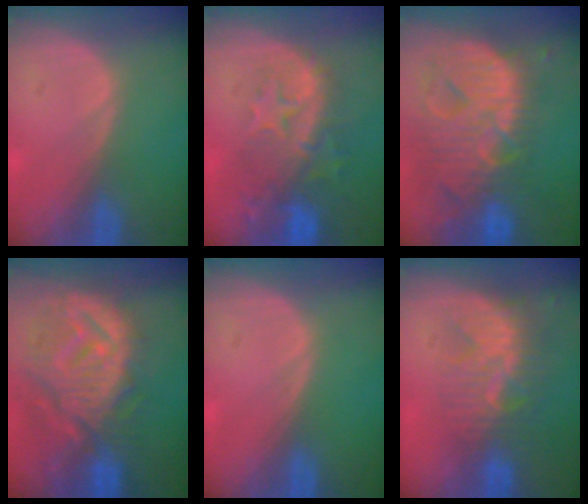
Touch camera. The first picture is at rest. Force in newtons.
{"total": 10.3, "press": 8.9, "slide": 5.1}
{"total": 13.7, "press": 11.7, "slide": 7.2}
{"total": 12.4, "press": 11.1, "slide": 5.6}
{"total": 0.0}
{"total": 8.7, "press": 7.6, "slide": 4.2}